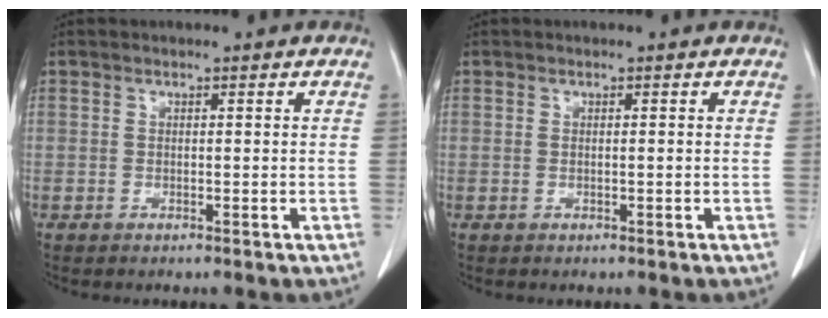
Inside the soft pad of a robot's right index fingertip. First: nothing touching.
{"total": 0.6, "force": [-0.1, 0.3, 0.5], "torque": [-0.017, 0.003, 0.002]}